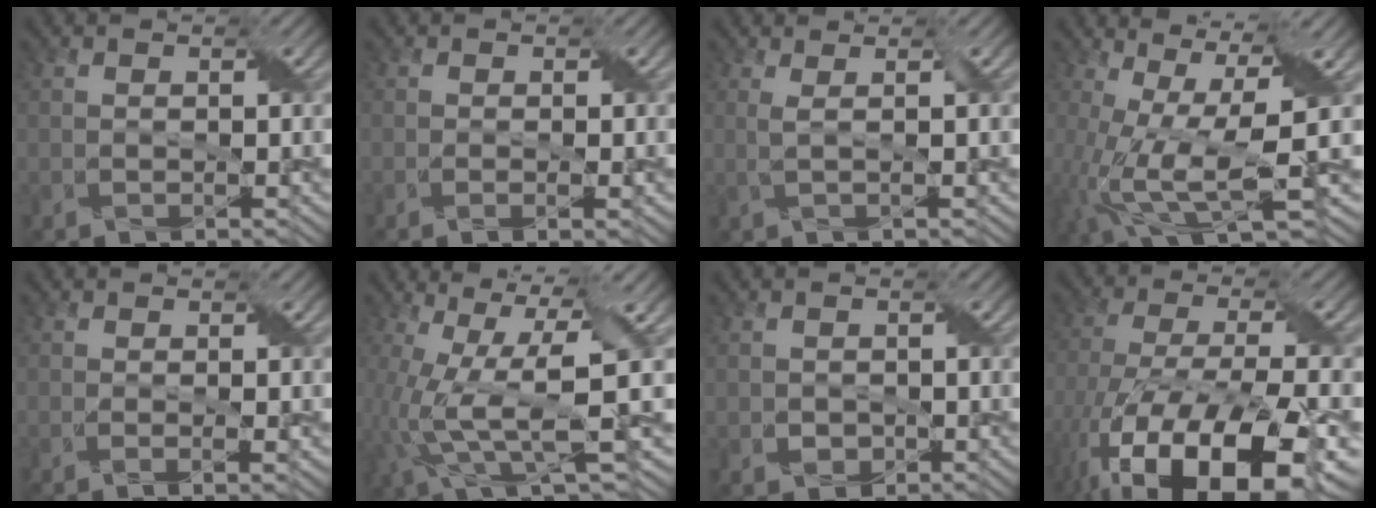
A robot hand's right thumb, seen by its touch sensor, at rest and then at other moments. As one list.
[{"total": 1.1, "force": [-0.4, 0.2, 1.0], "torque": [-0.022, 0.001, -0.009]}, {"total": 1.9, "force": [0.5, 0.5, 1.8], "torque": [-0.034, 0.000, 0.003]}, {"total": 14.5, "force": [-2.1, 3.9, 13.8], "torque": [-0.280, -0.013, -0.015]}, {"total": 1.4, "force": [-0.4, 0.2, 1.3], "torque": [-0.029, 0.000, -0.009]}, {"total": 13.2, "force": [-1.6, 3.7, 12.6], "torque": [-0.258, -0.007, -0.006]}, {"total": 1.4, "force": [-0.5, 1.2, 0.5], "torque": [-0.016, -0.007, -0.002]}, {"total": 19.9, "force": [-11.2, 7.8, 14.4], "torque": [-0.260, -0.045, -0.155]}]